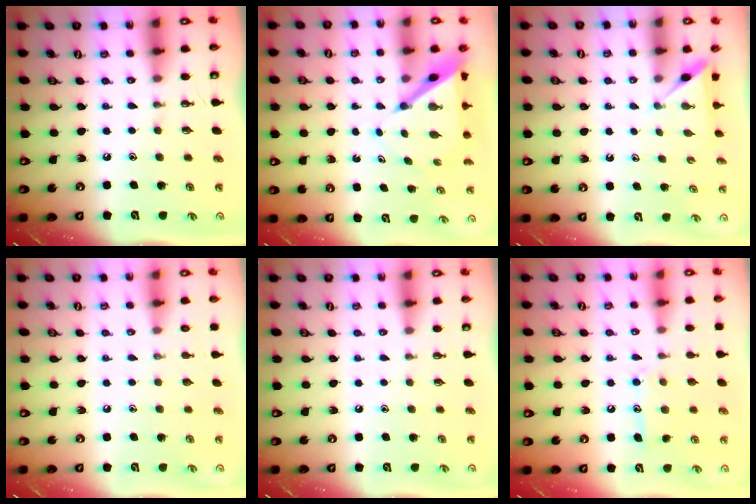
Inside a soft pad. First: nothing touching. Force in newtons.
{"total": 6.0, "press": 5.9, "slide": 0.6}
{"total": 2.5, "press": 2.5, "slide": 0.2}
{"total": 0.0}
{"total": 0.0}
{"total": 10.8, "press": 10.8, "slide": 0.7}